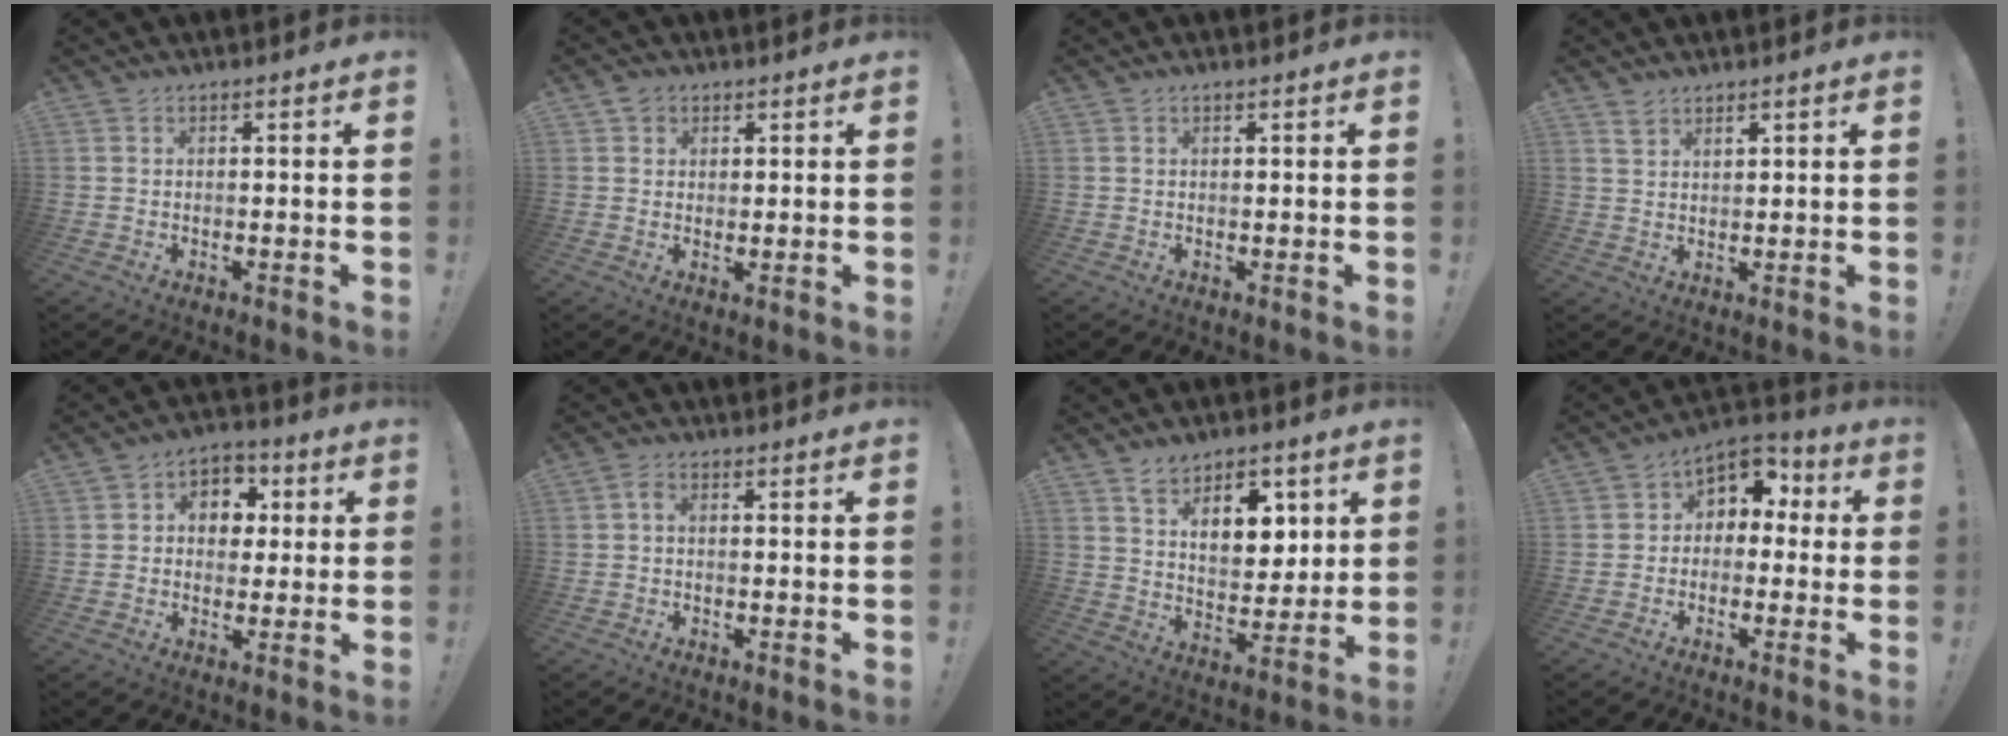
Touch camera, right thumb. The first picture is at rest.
{"total": 2.1, "force": [1.4, 1.5, 0.3], "torque": [0.003, -0.009, 0.023]}
{"total": 0.5, "force": [0.3, 0.1, 0.4], "torque": [-0.005, 0.000, 0.006]}
{"total": 2.7, "force": [2.2, 1.2, 1.0], "torque": [-0.013, -0.012, 0.041]}
{"total": 7.7, "force": [0.7, 6.9, 3.3], "torque": [-0.036, 0.004, 0.018]}
{"total": 1.8, "force": [-0.2, 1.0, 1.5], "torque": [-0.030, 0.007, -0.003]}
{"total": 11.1, "force": [6.6, 7.0, 5.5], "torque": [-0.072, -0.035, 0.120]}
{"total": 6.3, "force": [1.0, 5.4, 3.0], "torque": [-0.036, -0.004, 0.024]}